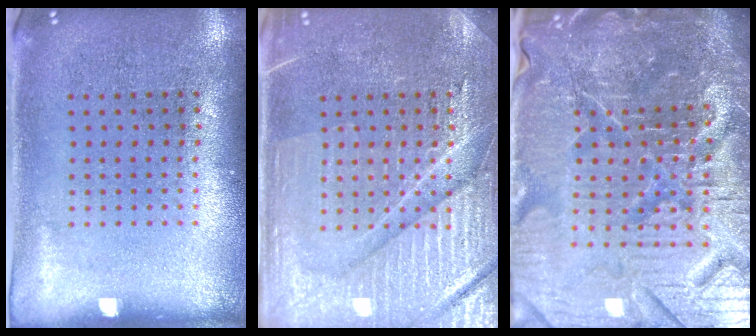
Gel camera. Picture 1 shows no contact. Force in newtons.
{"total": 4.3, "press": 4.2, "slide": 0.8}
{"total": 7.2, "press": 6.4, "slide": 3.4}